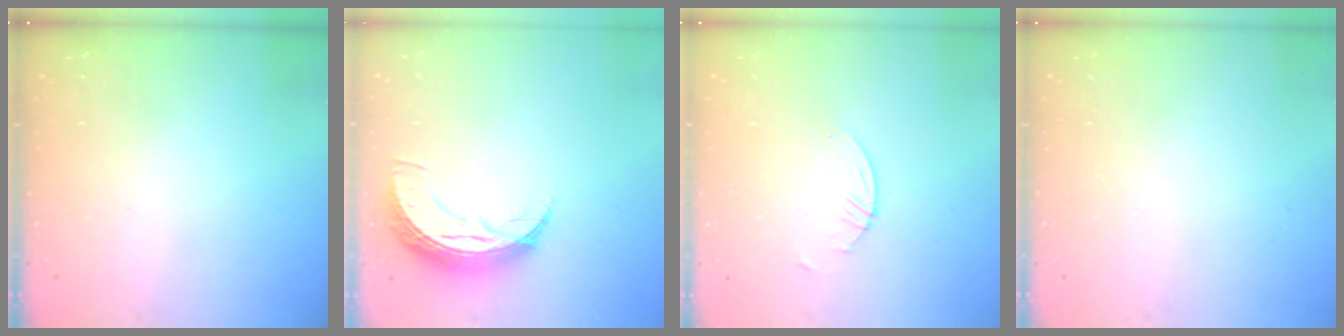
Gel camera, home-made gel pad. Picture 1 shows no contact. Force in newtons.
{"total": 8.7, "press": 8.7, "slide": 0.7}
{"total": 0.8, "press": 0.8, "slide": 0.2}
{"total": 0.0}